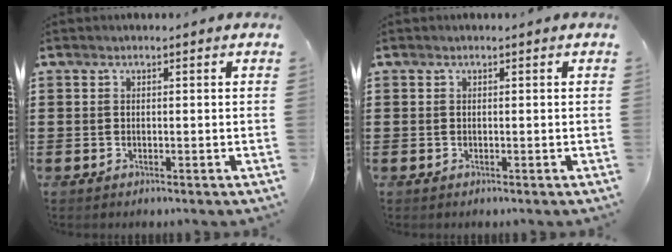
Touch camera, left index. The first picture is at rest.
{"total": 0.0}